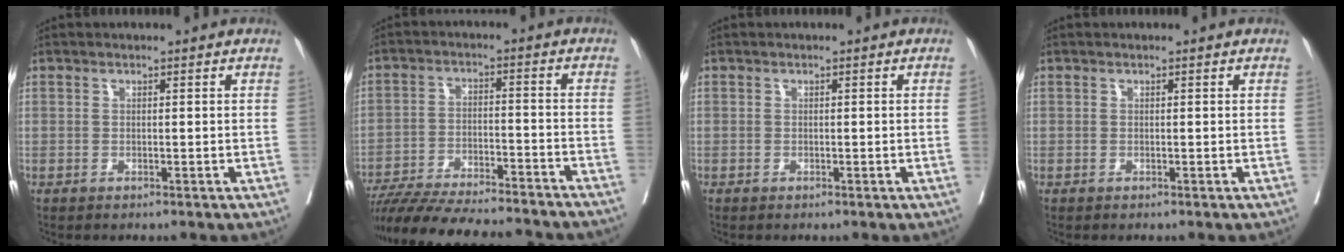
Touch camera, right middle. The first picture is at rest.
{"total": 21.4, "force": [-19.3, 2.2, 9.1], "torque": [-0.146, -0.027, -0.282]}
{"total": 0.0}
{"total": 0.0}